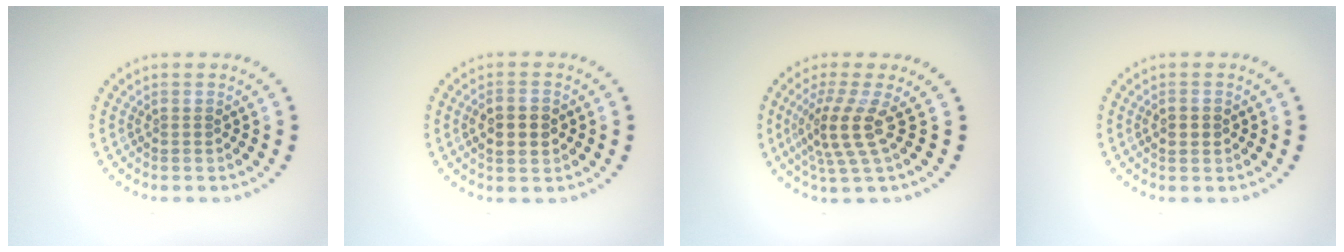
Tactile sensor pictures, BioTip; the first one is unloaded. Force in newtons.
{"total": 2.8, "press": 2.8, "slide": 0.2}
{"total": 3.8, "press": 2.7, "slide": 2.6}
{"total": 1.8, "press": 1.8, "slide": 0.1}